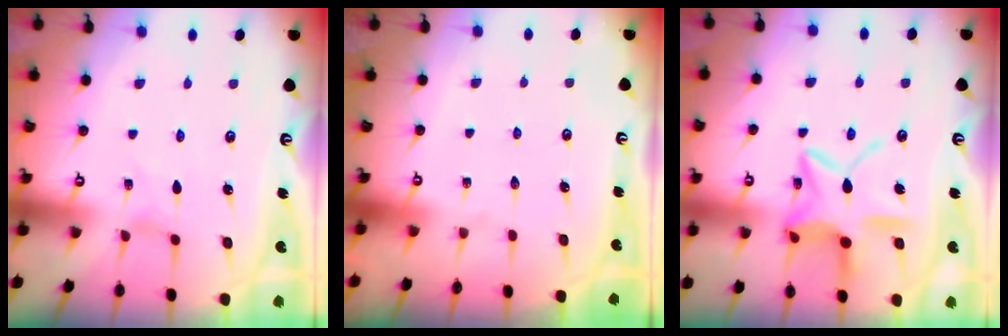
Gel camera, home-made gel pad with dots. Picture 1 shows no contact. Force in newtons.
{"total": 0.0}
{"total": 13.4, "press": 13.3, "slide": 1.2}